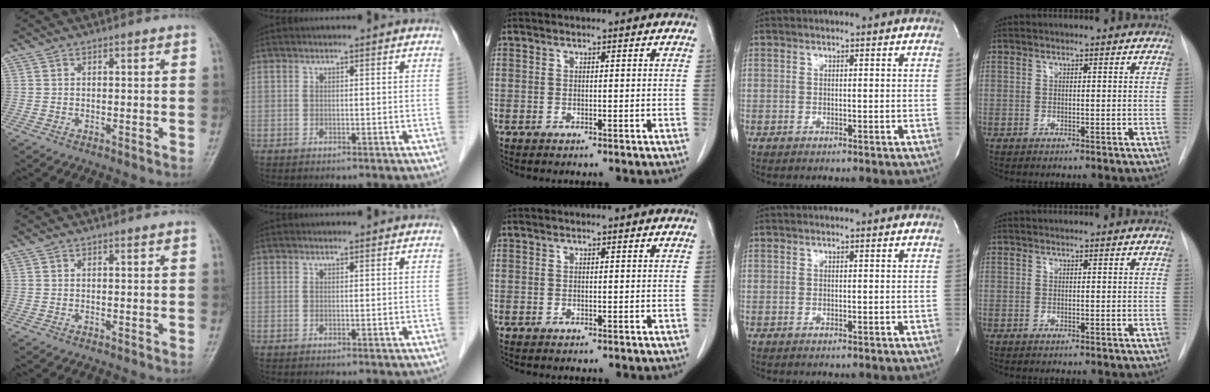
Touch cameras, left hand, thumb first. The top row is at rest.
{}